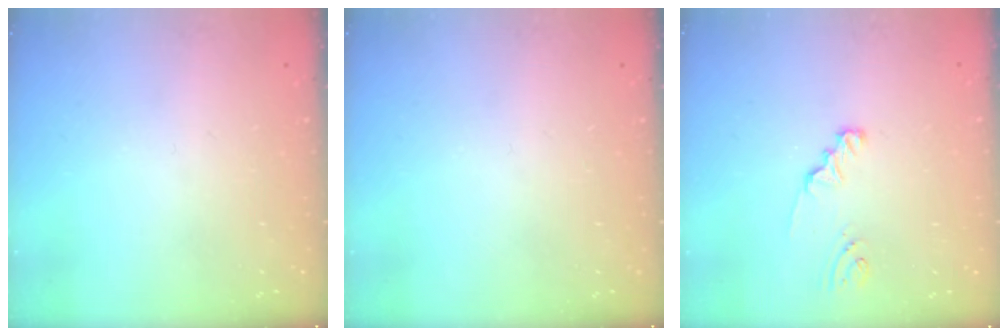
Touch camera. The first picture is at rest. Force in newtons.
{"total": 0.0}
{"total": 2.2, "press": 2.2, "slide": 0.2}